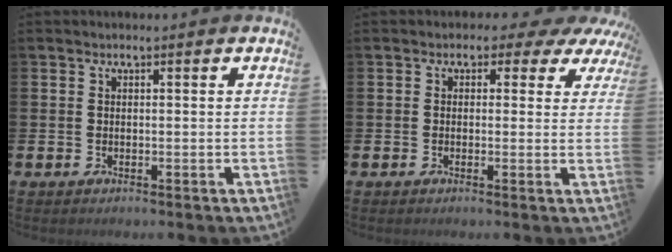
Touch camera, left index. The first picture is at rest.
{"total": 1.8, "force": [0.0, 1.6, 0.9], "torque": [-0.015, 0.004, -0.011]}